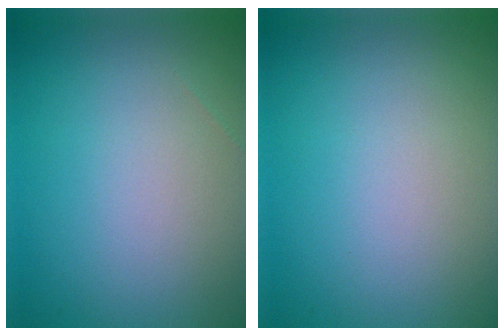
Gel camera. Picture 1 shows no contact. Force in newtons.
{"total": 0.0}